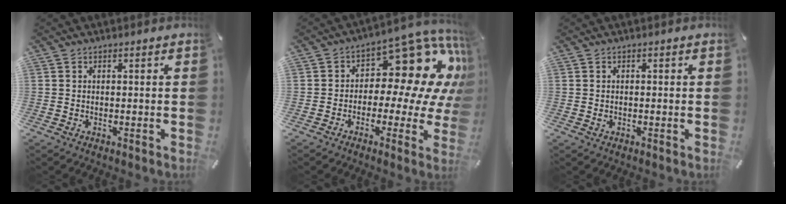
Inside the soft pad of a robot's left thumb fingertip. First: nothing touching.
{"total": 14.7, "force": [5.4, 8.4, 10.7], "torque": [-0.140, -0.055, 0.086]}
{"total": 0.9, "force": [-0.2, 0.5, 0.8], "torque": [-0.015, 0.000, -0.004]}